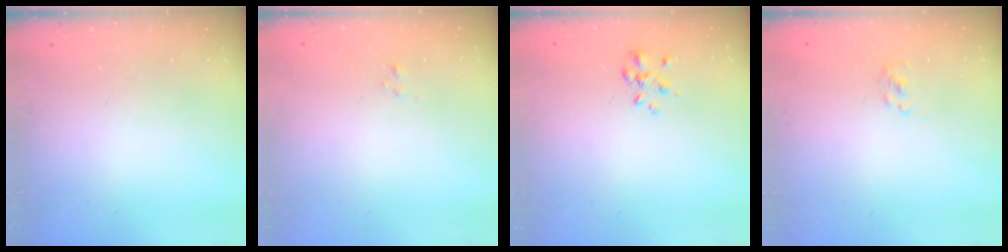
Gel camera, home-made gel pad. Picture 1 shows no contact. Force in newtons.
{"total": 1.0, "press": 0.9, "slide": 0.4}
{"total": 1.0, "press": 0.9, "slide": 0.4}
{"total": 1.4, "press": 1.0, "slide": 0.9}